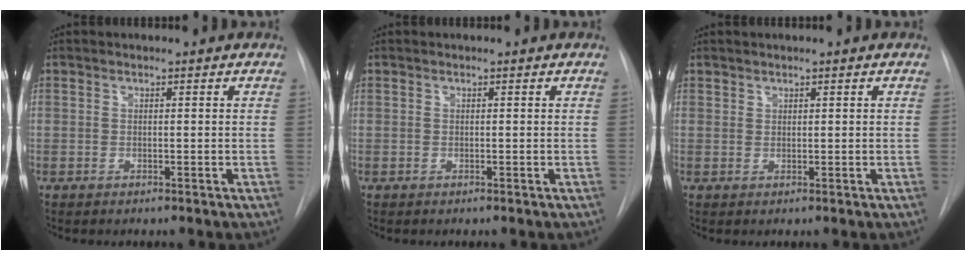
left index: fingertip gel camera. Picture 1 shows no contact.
{"total": 0.0}
{"total": 0.6, "force": [0.6, 0.2, 0.0], "torque": [0.003, 0.000, 0.011]}